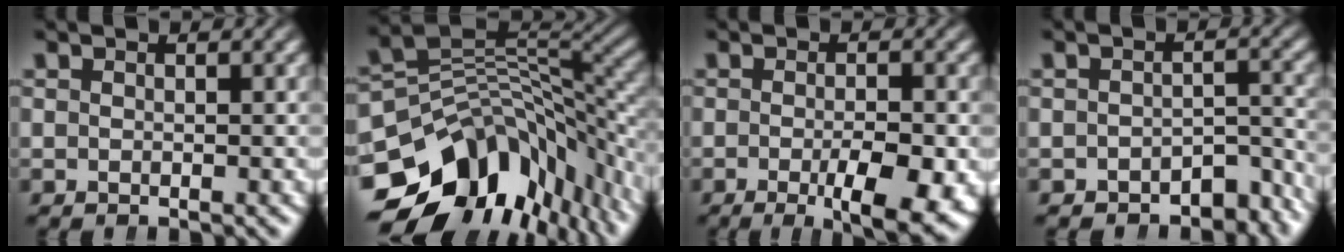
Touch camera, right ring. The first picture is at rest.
{"total": 18.9, "force": [-5.7, 12.6, 12.8], "torque": [-0.206, -0.039, -0.071]}
{"total": 6.5, "force": [-2.3, 1.4, 5.9], "torque": [-0.069, 0.001, -0.037]}
{"total": 5.0, "force": [-4.4, 1.8, 1.4], "torque": [0.011, -0.009, -0.064]}